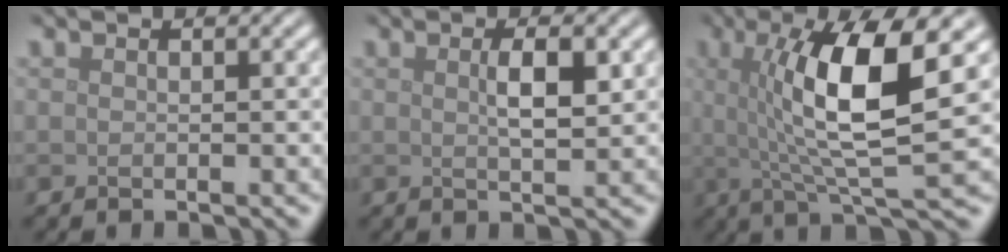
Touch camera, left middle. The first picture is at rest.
{"total": 2.7, "force": [0.7, 0.6, 2.5], "torque": [-0.043, 0.002, 0.012]}
{"total": 9.4, "force": [1.8, 2.1, 9.0], "torque": [-0.137, -0.002, 0.032]}